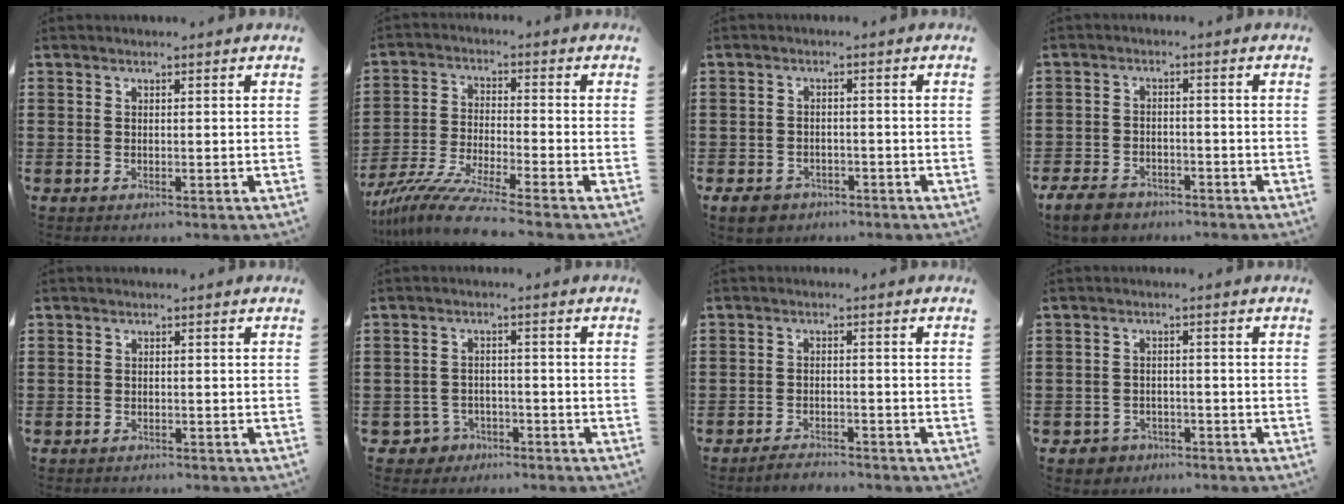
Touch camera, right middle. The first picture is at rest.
{"total": 8.1, "force": [-7.0, -0.1, 4.0], "torque": [-0.098, -0.013, -0.142]}
{"total": 2.9, "force": [-2.5, 1.3, 0.6], "torque": [-0.017, 0.006, -0.053]}
{"total": 4.3, "force": [-3.7, 1.5, 1.5], "torque": [-0.041, 0.003, -0.078]}
{"total": 0.8, "force": [-0.7, 0.4, -0.1], "torque": [0.002, 0.004, -0.016]}
{"total": 2.9, "force": [-2.4, 1.6, 0.3], "torque": [-0.021, 0.002, -0.055]}
{"total": 2.4, "force": [-2.4, 0.3, 0.1], "torque": [-0.008, 0.001, -0.050]}
{"total": 2.1, "force": [-1.8, 1.1, 0.0], "torque": [-0.007, 0.002, -0.039]}